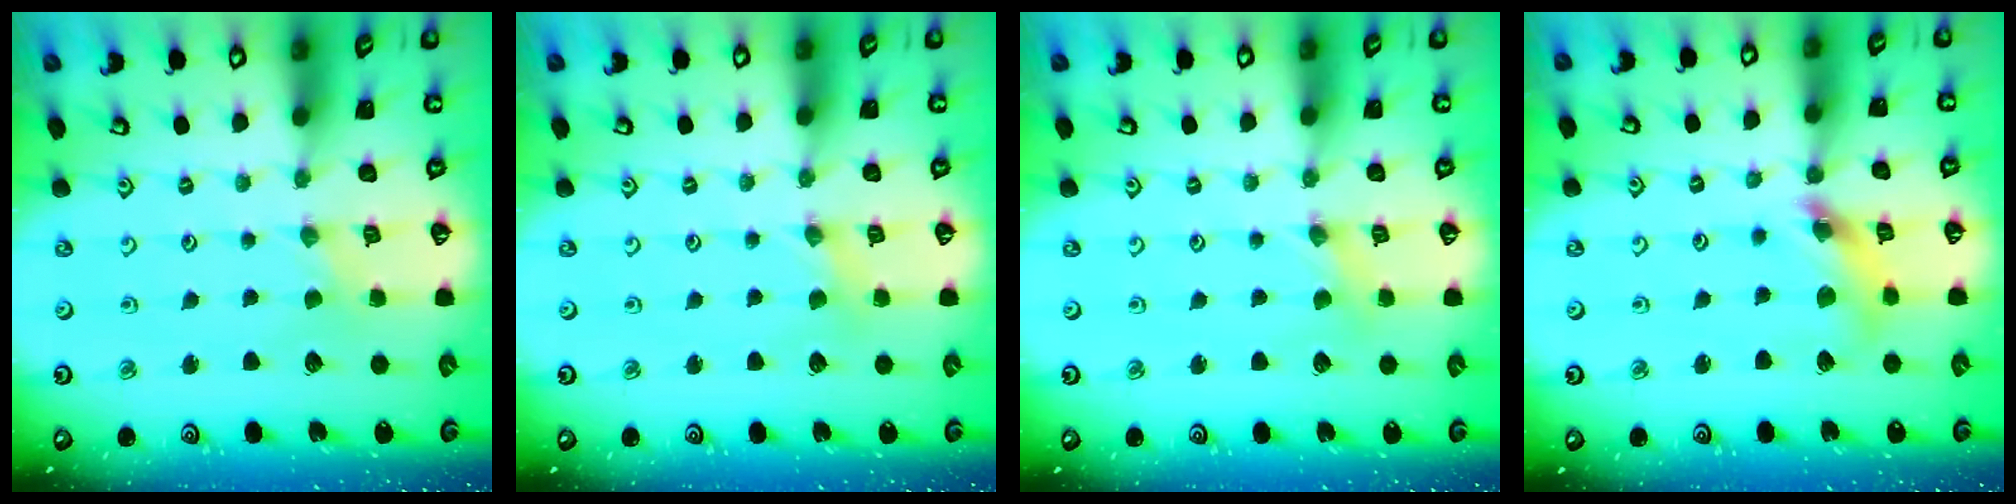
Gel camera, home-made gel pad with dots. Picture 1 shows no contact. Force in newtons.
{"total": 2.8, "press": 2.8, "slide": 0.3}
{"total": 1.6, "press": 1.5, "slide": 0.3}
{"total": 10.1, "press": 10.1, "slide": 1.0}